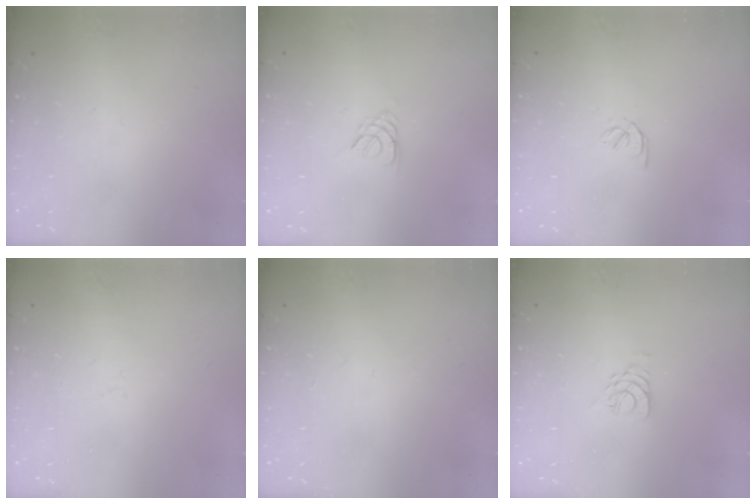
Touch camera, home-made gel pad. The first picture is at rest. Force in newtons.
{"total": 2.1, "press": 2.1, "slide": 0.4}
{"total": 1.7, "press": 1.6, "slide": 0.6}
{"total": 0.9, "press": 0.9, "slide": 0.2}
{"total": 1.0, "press": 0.9, "slide": 0.2}
{"total": 4.4, "press": 4.4, "slide": 0.6}